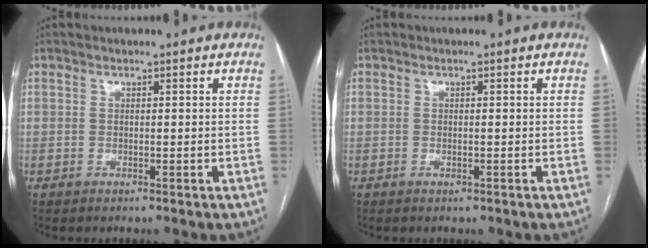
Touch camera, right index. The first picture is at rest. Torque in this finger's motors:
{"motor_torque": [0.28, -0.19, 0.03, 0.00]}